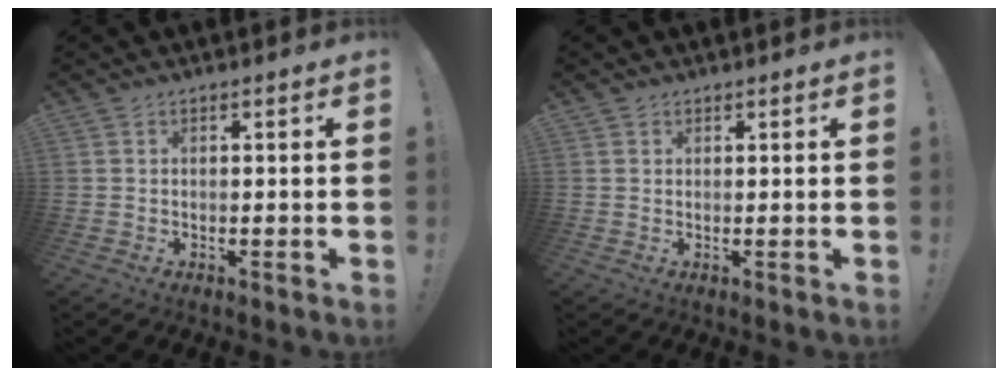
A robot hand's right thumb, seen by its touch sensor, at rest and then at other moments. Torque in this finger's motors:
{"motor_torque": [-0.03, -0.12, -0.16, -0.08, 0.08]}